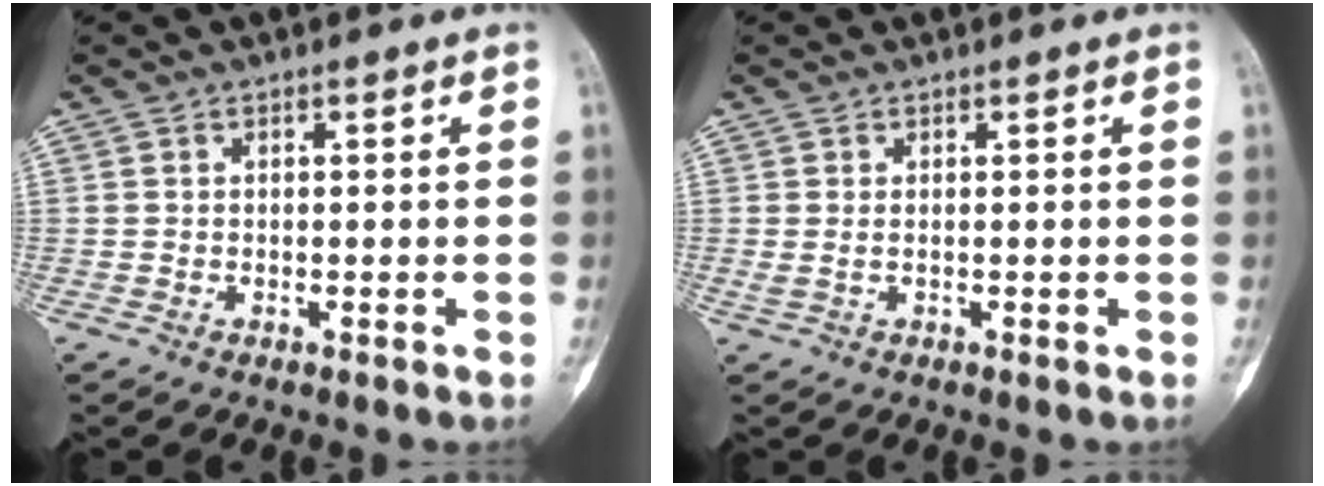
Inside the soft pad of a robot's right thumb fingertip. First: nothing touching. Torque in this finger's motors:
{"motor_torque": [-0.05, 0.35, 0.41, 0.03, 0.04]}